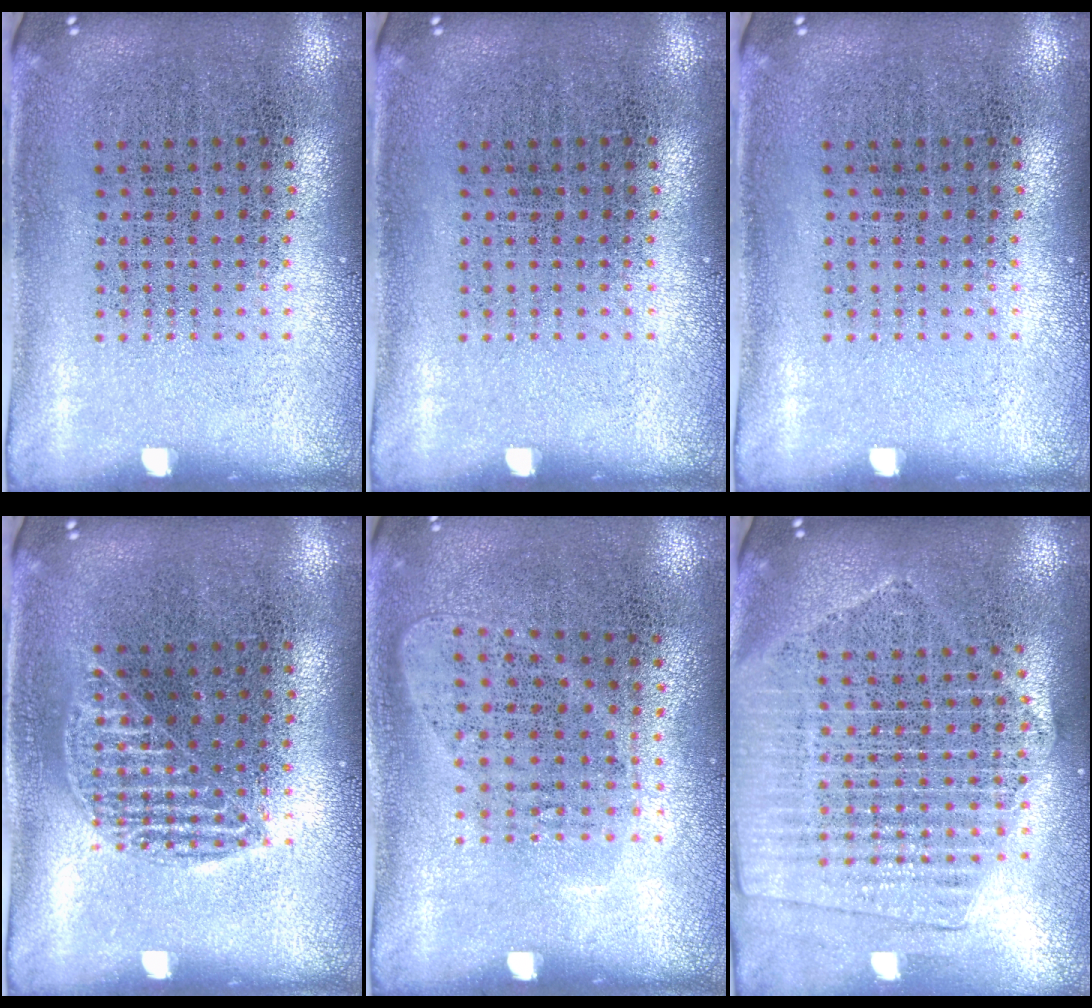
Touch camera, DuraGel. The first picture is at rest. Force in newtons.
{"total": 0.0}
{"total": 0.0}
{"total": 1.2, "press": 1.2, "slide": 0.2}
{"total": 0.9, "press": 0.8, "slide": 0.4}
{"total": 2.2, "press": 2.0, "slide": 1.0}